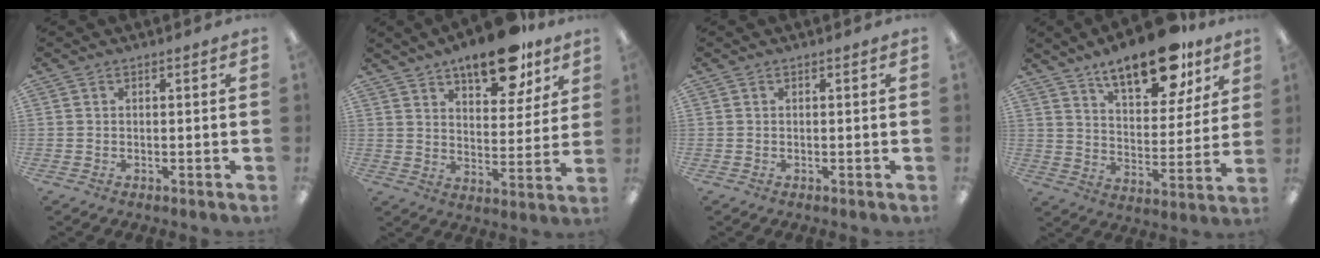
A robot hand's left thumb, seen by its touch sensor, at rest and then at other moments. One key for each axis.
{"total": 14.8, "fx": 10.7, "fy": 5.9, "fz": 8.4, "tx": -0.111, "ty": -0.054, "tz": 0.180}
{"total": 0.0}
{"total": 18.2, "fx": 13.1, "fy": 7.4, "fz": 10.3, "tx": -0.154, "ty": -0.067, "tz": 0.219}